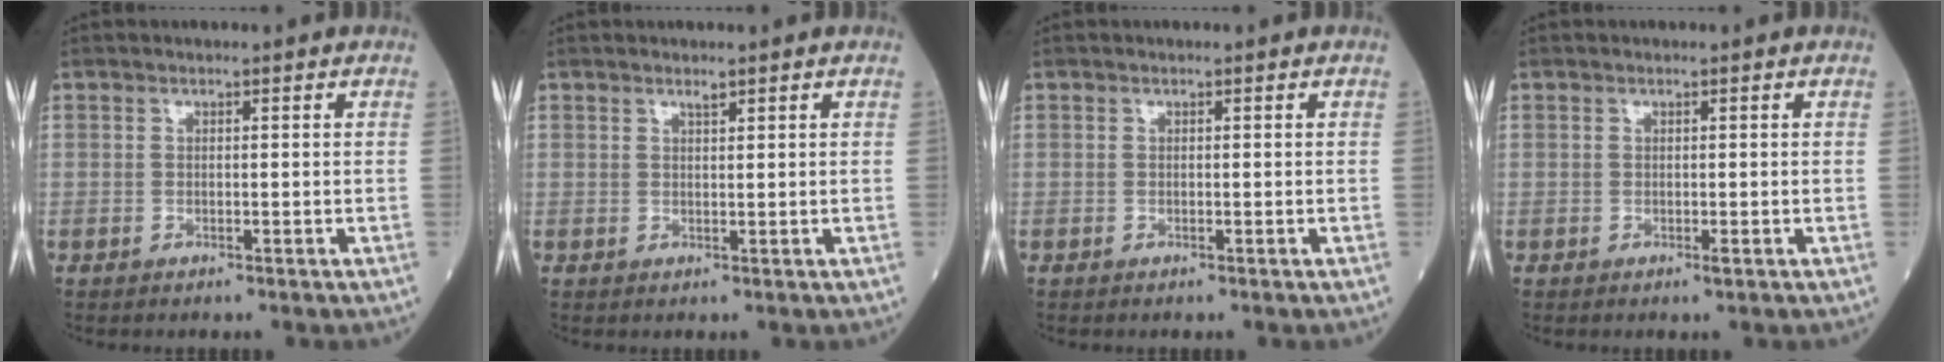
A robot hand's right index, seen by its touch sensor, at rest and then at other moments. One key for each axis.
{"total": 0.9, "fx": 0.7, "fy": 0.1, "fz": 0.5, "tx": -0.010, "ty": -0.003, "tz": 0.013}
{"total": 0.0}
{"total": 0.7, "fx": -0.2, "fy": 0.1, "fz": 0.6, "tx": -0.008, "ty": -0.002, "tz": -0.003}